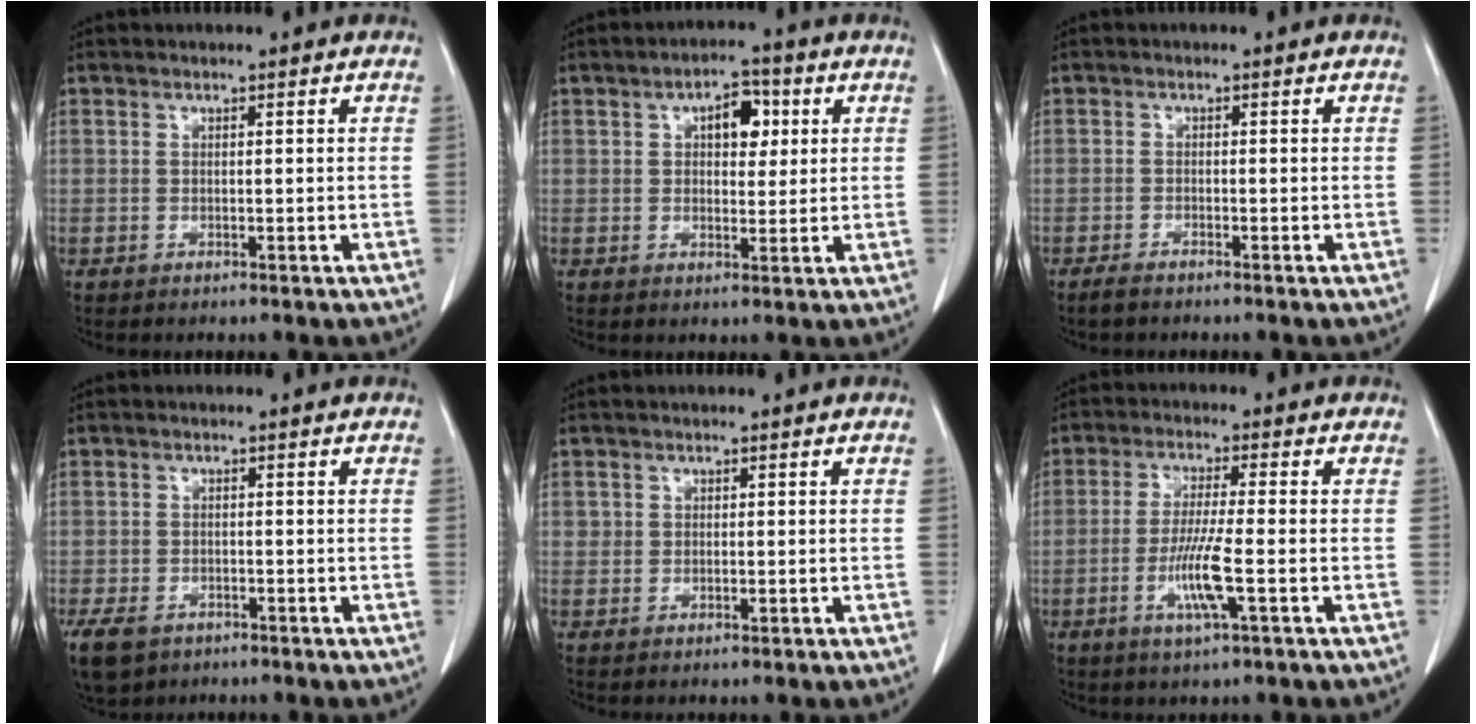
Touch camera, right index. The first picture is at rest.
{"total": 5.6, "force": [1.7, 2.9, 4.4], "torque": [-0.065, 0.015, 0.027]}
{"total": 1.6, "force": [-1.4, 0.2, 0.8], "torque": [-0.018, -0.003, -0.026]}
{"total": 7.1, "force": [-4.4, 4.8, 3.0], "torque": [-0.070, -0.007, -0.066]}
{"total": 1.0, "force": [0.0, 0.9, 0.5], "torque": [-0.005, 0.000, 0.000]}
{"total": 7.2, "force": [-2.3, -0.1, 6.8], "torque": [-0.134, -0.011, -0.044]}